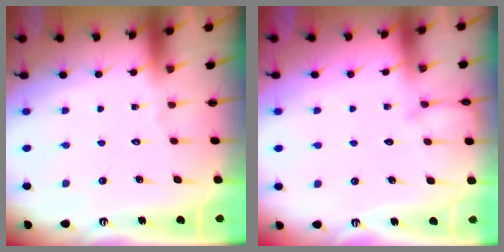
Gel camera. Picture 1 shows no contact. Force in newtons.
{"total": 4.6, "press": 4.6, "slide": 0.5}